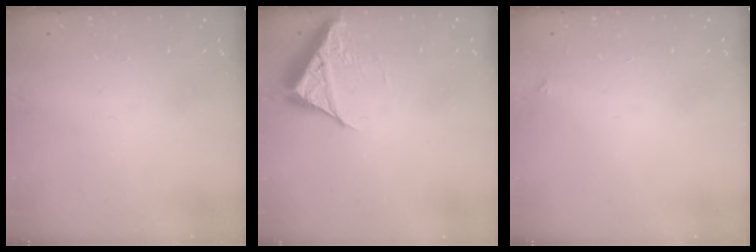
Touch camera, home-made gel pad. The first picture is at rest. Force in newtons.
{"total": 6.9, "press": 6.8, "slide": 0.6}
{"total": 2.1, "press": 2.1, "slide": 0.3}